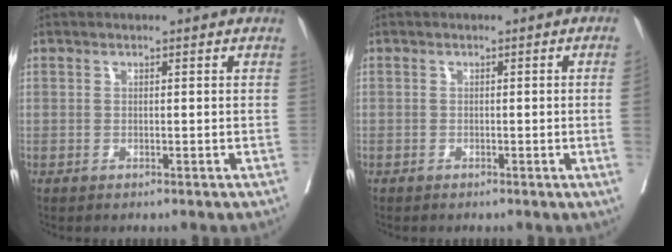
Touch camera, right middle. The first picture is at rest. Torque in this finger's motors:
{"motor_torque": [1.03, -1.02, -0.99, -0.21]}